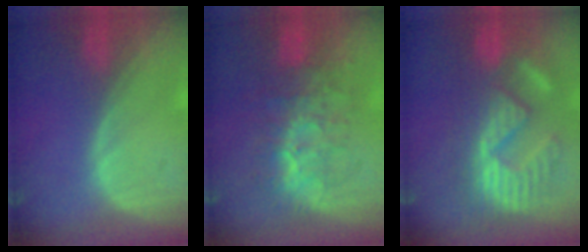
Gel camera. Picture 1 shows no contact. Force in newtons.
{"total": 8.9, "press": 8.3, "slide": 3.3}
{"total": 10.7, "press": 10.4, "slide": 2.5}